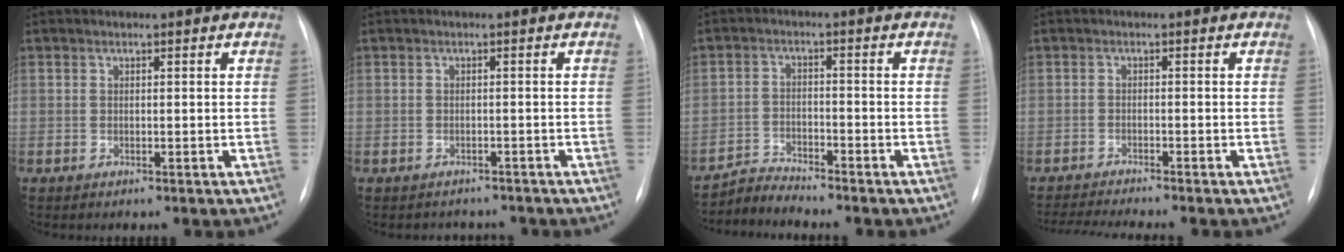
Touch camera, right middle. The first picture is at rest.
{"total": 3.2, "force": [-2.9, 1.4, -0.2], "torque": [0.005, 0.007, -0.036]}
{"total": 3.7, "force": [-3.6, -0.3, -0.6], "torque": [0.010, -0.016, -0.068]}
{"total": 7.0, "force": [-6.3, -1.1, 2.8], "torque": [-0.036, -0.018, -0.102]}